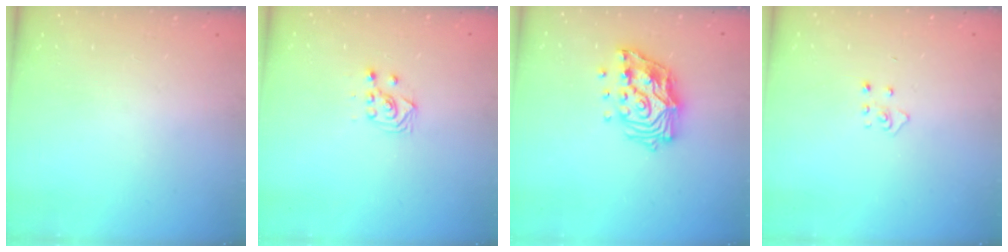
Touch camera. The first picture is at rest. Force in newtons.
{"total": 3.1, "press": 2.9, "slide": 0.9}
{"total": 15.4, "press": 15.3, "slide": 2.1}
{"total": 3.7, "press": 3.6, "slide": 0.3}